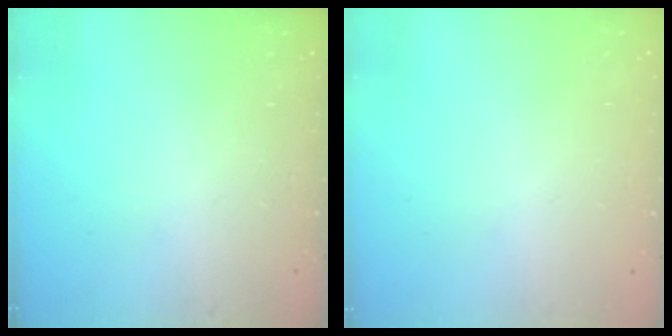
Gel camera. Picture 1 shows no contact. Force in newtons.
{"total": 0.0}